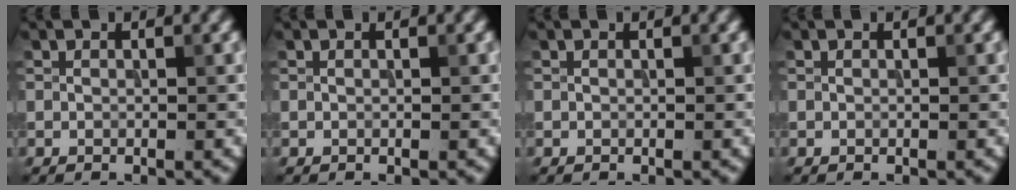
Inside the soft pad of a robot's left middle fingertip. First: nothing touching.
{"total": 0.0}
{"total": 0.0}
{"total": 0.0}